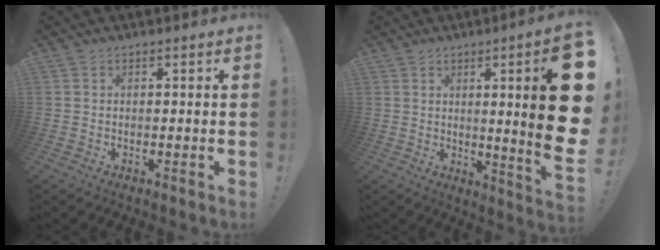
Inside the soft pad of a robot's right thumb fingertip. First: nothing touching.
{"total": 19.5, "force": [3.4, 1.8, 19.1], "torque": [-0.269, -0.035, 0.046]}